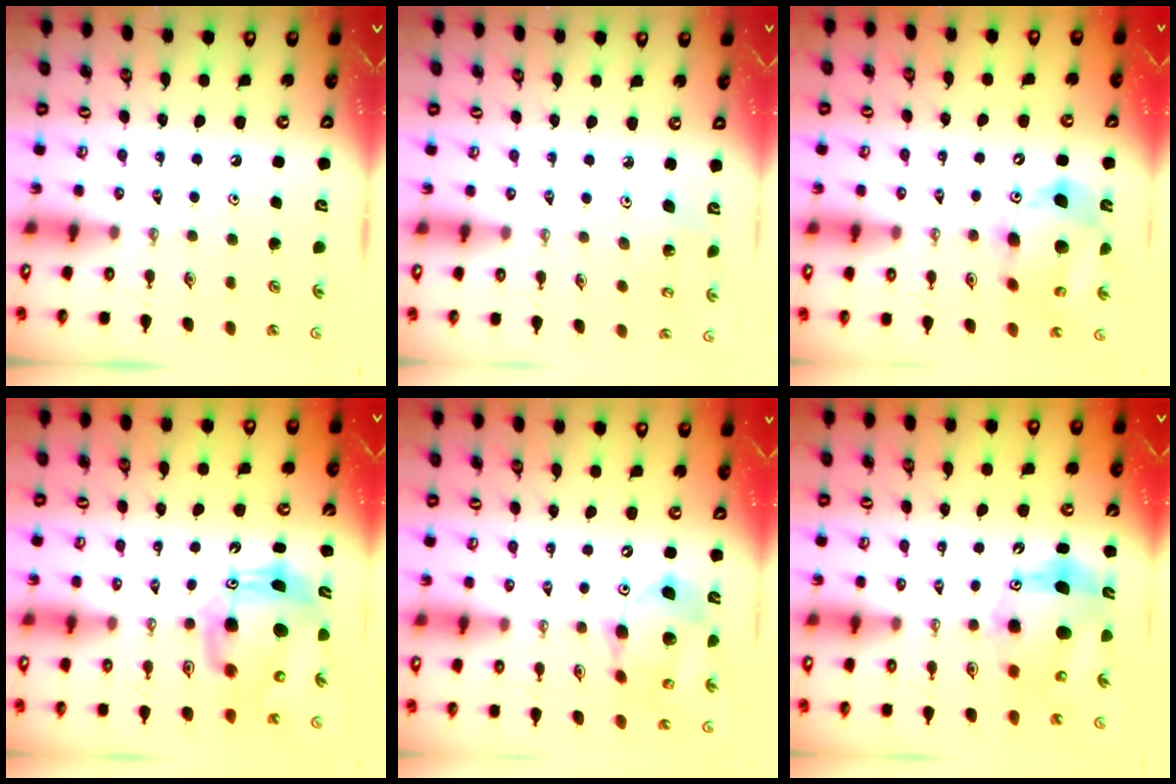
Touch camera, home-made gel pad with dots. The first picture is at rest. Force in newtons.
{"total": 3.7, "press": 3.6, "slide": 0.8}
{"total": 15.6, "press": 15.4, "slide": 2.5}
{"total": 10.9, "press": 10.8, "slide": 2.0}
{"total": 14.1, "press": 13.9, "slide": 2.5}
{"total": 11.6, "press": 11.4, "slide": 2.5}